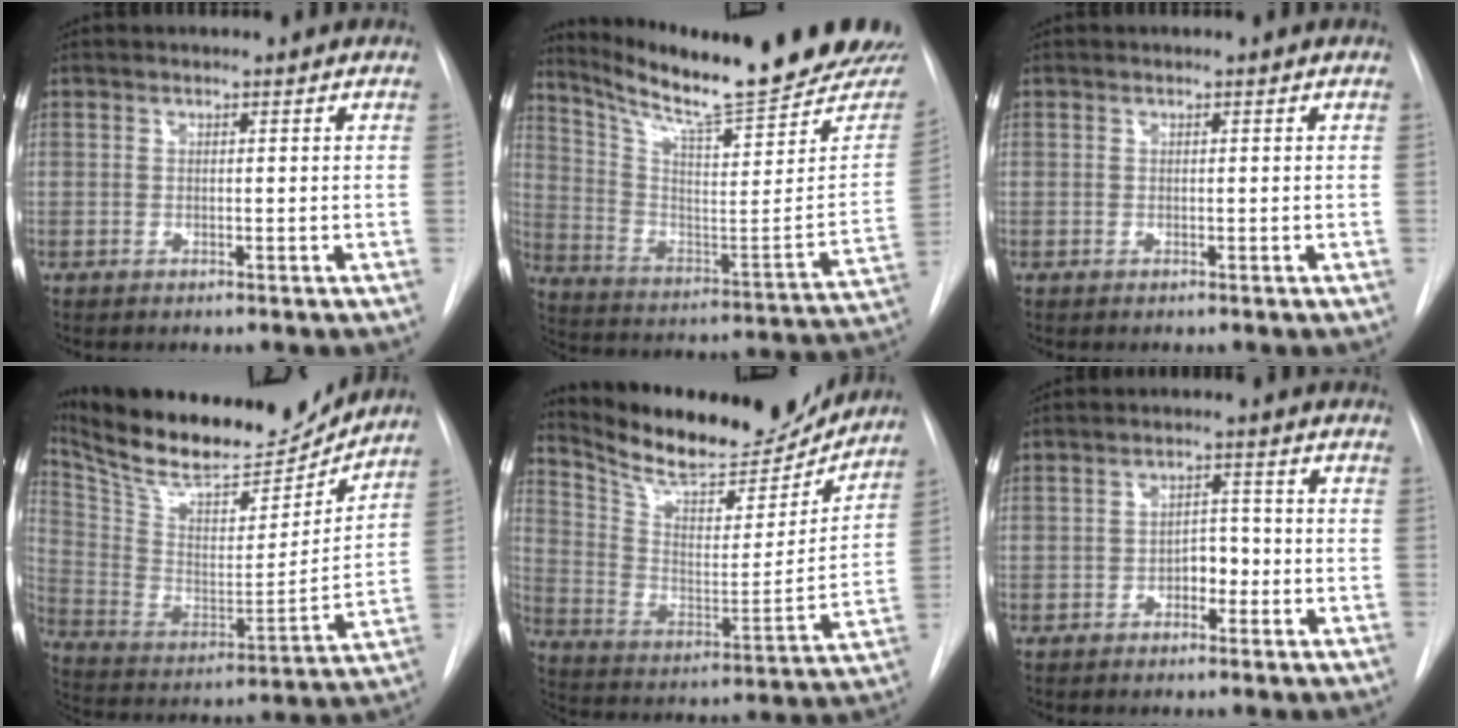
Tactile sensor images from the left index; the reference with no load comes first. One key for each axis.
{"total": 25.5, "fx": 22.2, "fy": 1.4, "fz": 12.4, "tx": -0.201, "ty": -0.095, "tz": 0.313}
{"total": 0.0}
{"total": 19.8, "fx": 17.9, "fy": 4.1, "fz": 7.4, "tx": -0.141, "ty": -0.017, "tz": 0.296}
{"total": 18.8, "fx": 17.4, "fy": 4.2, "fz": 5.8, "tx": -0.103, "ty": -0.026, "tz": 0.271}
{"total": 3.4, "fx": -2.1, "fy": 1.8, "fz": 2.0, "tx": -0.022, "ty": 0.004, "tz": -0.036}